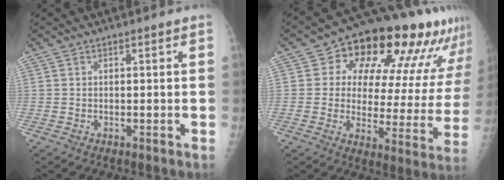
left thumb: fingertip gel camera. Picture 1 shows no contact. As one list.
[{"total": 21.9, "force": [12.5, 11.2, 14.1], "torque": [-0.141, -0.027, 0.159]}]